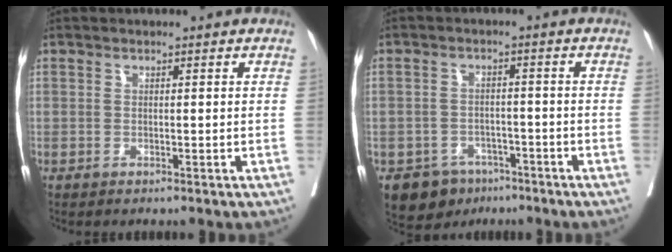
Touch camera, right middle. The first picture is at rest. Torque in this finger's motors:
{"motor_torque": [1.12, -1.02, 0.32, 0.06]}